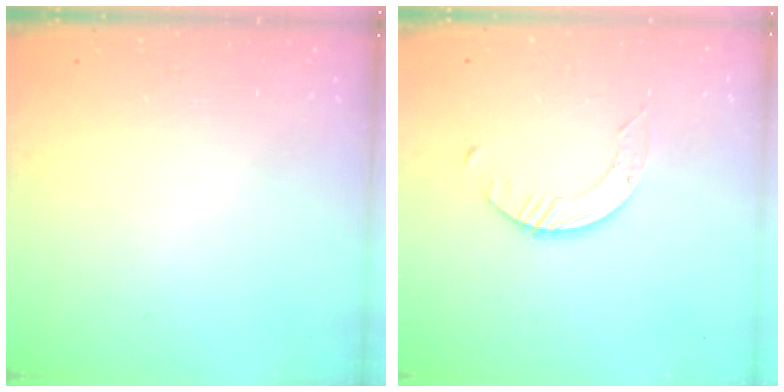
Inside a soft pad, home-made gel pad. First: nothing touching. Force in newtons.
{"total": 3.2, "press": 3.1, "slide": 0.4}